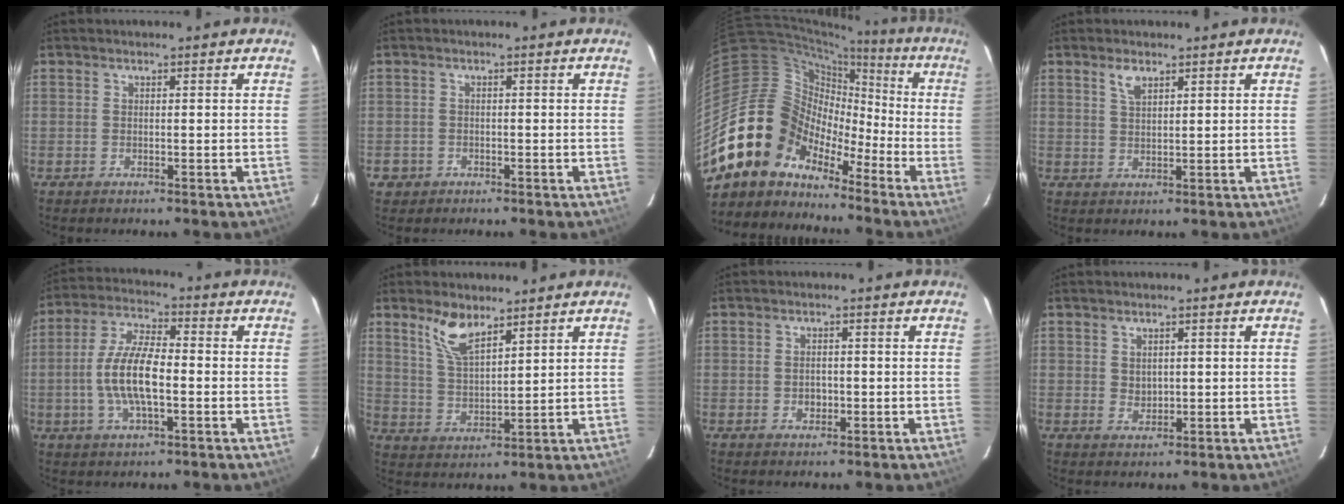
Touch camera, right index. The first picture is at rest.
{"total": 2.6, "force": [-1.0, 2.3, 0.4], "torque": [-0.014, 0.004, -0.013]}
{"total": 15.7, "force": [-11.3, 10.4, 3.3], "torque": [-0.076, 0.038, -0.215]}
{"total": 2.9, "force": [1.9, 1.2, 1.8], "torque": [-0.034, 0.003, 0.037]}
{"total": 10.9, "force": [-1.9, 3.8, 10.0], "torque": [-0.204, 0.006, -0.037]}
{"total": 7.4, "force": [5.3, 2.6, 4.5], "torque": [-0.086, 0.004, 0.110]}
{"total": 2.3, "force": [-0.3, 1.8, 1.3], "torque": [-0.021, 0.004, -0.004]}
{"total": 2.1, "force": [0.9, 1.7, 0.9], "torque": [-0.010, 0.002, 0.019]}